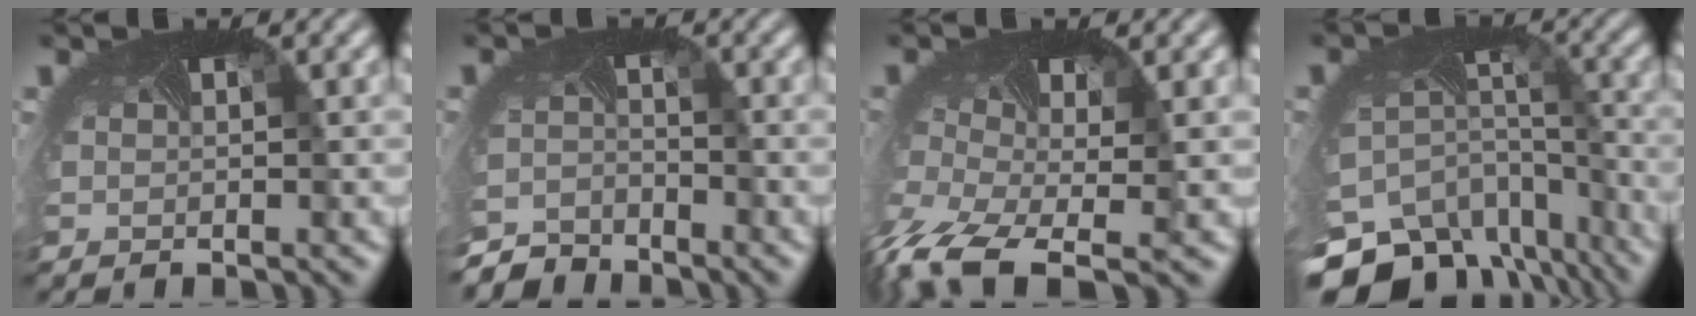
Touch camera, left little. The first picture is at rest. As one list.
[{"total": 4.3, "force": [-4.1, 0.6, -1.0], "torque": [-0.003, -0.022, -0.079]}, {"total": 7.9, "force": [-5.5, 3.5, 4.5], "torque": [-0.133, -0.044, -0.102]}, {"total": 15.2, "force": [-10.6, 9.5, 5.2], "torque": [-0.157, -0.054, -0.106]}]